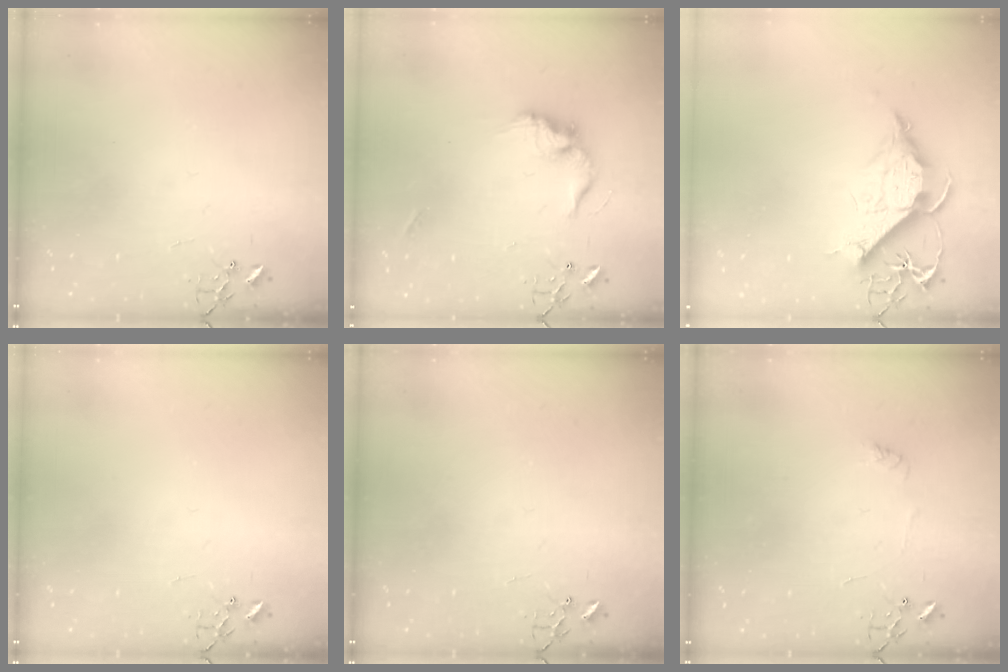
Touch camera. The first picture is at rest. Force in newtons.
{"total": 12.6, "press": 12.6, "slide": 0.7}
{"total": 12.5, "press": 12.4, "slide": 1.5}
{"total": 0.0}
{"total": 0.0}
{"total": 3.7, "press": 3.7, "slide": 0.5}